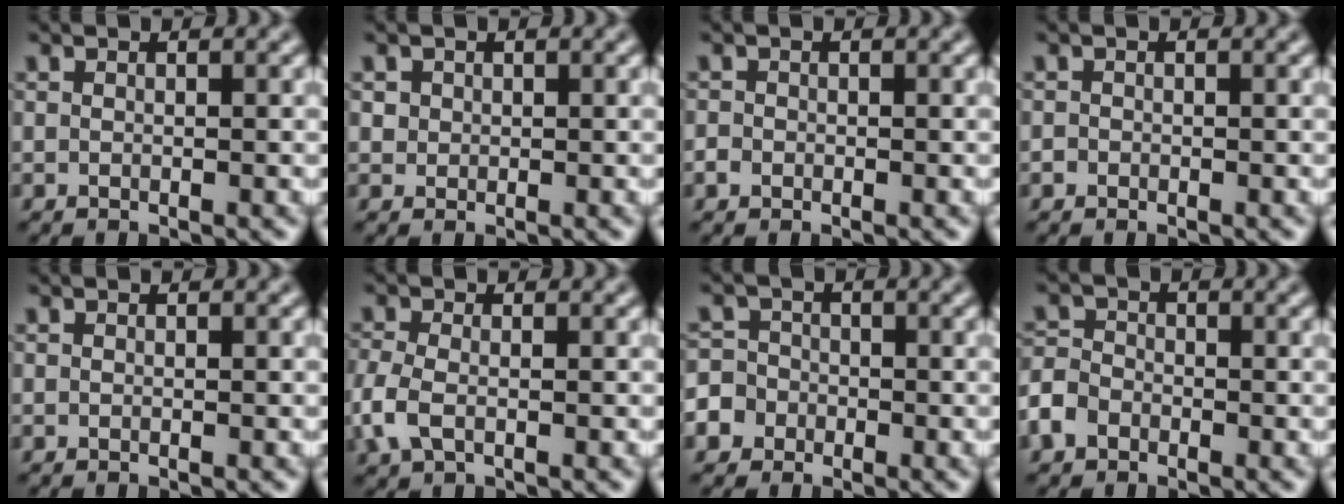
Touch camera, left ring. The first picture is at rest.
{"total": 0.9, "force": [0.2, 0.8, 0.1], "torque": [0.003, -0.003, 0.008]}
{"total": 0.8, "force": [-0.4, 0.7, 0.2], "torque": [-0.001, -0.001, -0.010]}
{"total": 0.5, "force": [-0.3, 0.4, 0.0], "torque": [0.001, -0.003, -0.006]}
{"total": 0.0}
{"total": 3.2, "force": [-0.9, 1.9, 2.4], "torque": [-0.069, -0.002, -0.025]}
{"total": 6.4, "force": [-3.3, 5.3, 1.3], "torque": [-0.028, -0.010, -0.078]}
{"total": 3.0, "force": [-1.6, 2.2, 1.2], "torque": [-0.029, 0.002, -0.042]}